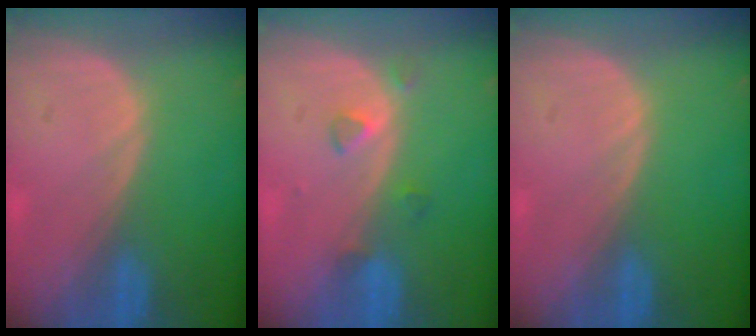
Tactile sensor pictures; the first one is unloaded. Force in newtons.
{"total": 2.5, "press": 2.3, "slide": 0.9}
{"total": 0.0}